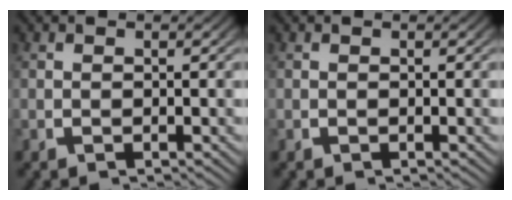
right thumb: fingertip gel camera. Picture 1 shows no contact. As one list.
[{"total": 0.0}]